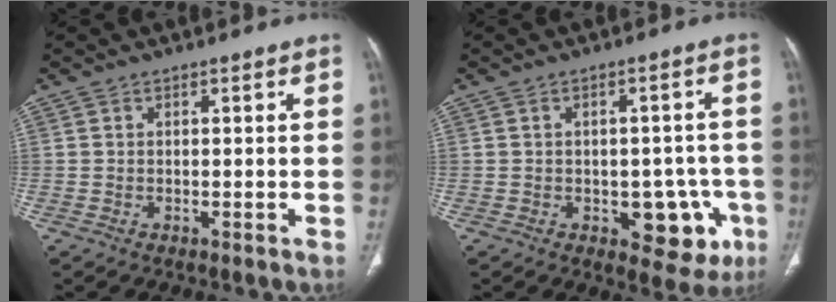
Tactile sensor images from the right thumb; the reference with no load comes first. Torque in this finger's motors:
{"motor_torque": [0.80, 0.60, 0.25, -0.42, 0.12]}